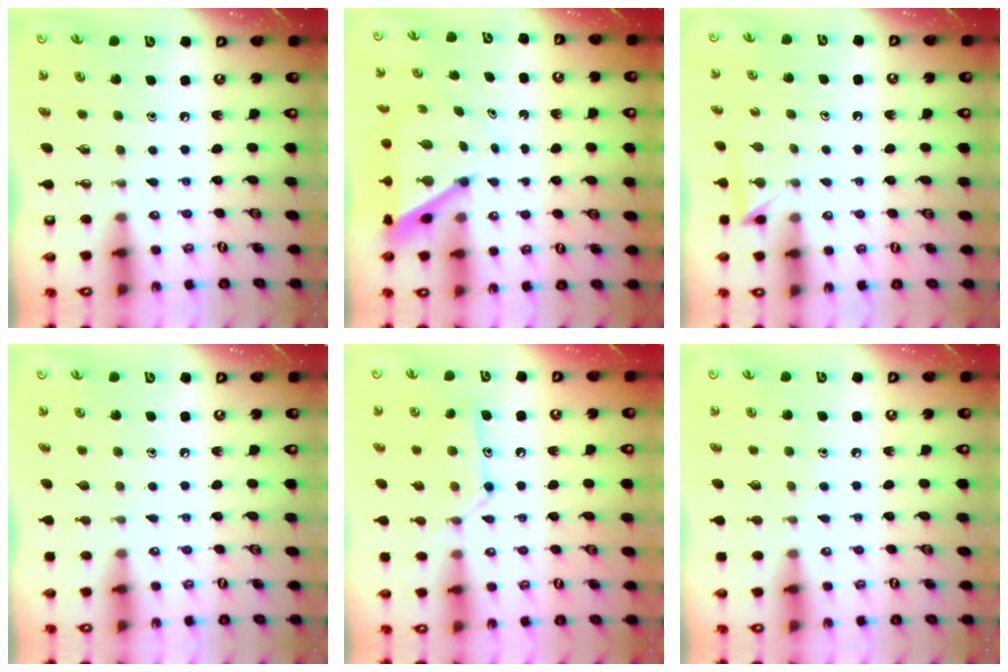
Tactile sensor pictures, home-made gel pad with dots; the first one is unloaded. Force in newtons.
{"total": 6.4, "press": 6.3, "slide": 0.5}
{"total": 2.3, "press": 2.3, "slide": 0.3}
{"total": 0.0}
{"total": 12.9, "press": 12.9, "slide": 0.8}
{"total": 4.1, "press": 4.1, "slide": 0.4}